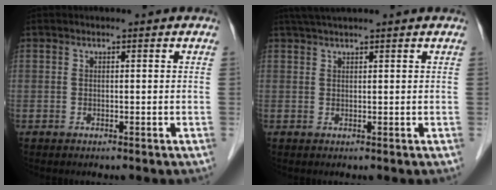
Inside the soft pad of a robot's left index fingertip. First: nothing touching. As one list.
[{"total": 4.8, "force": [4.2, -0.2, 2.5], "torque": [-0.038, 0.037, 0.069]}]